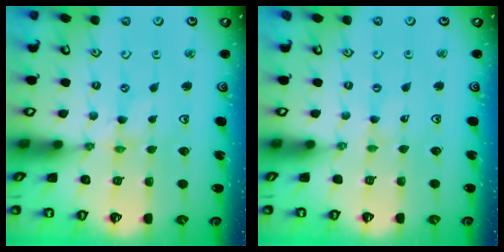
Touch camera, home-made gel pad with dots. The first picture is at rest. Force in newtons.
{"total": 0.0}